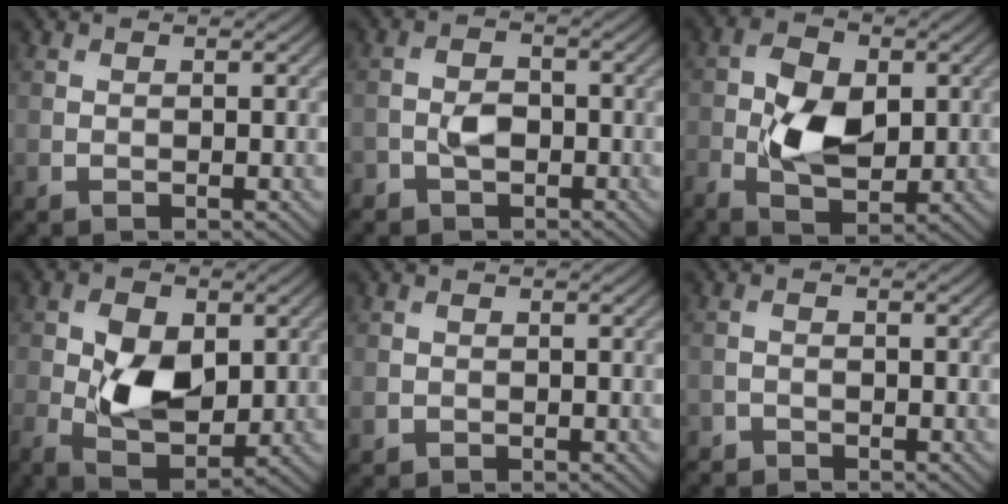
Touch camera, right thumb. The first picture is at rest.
{"total": 2.9, "force": [-1.4, 2.1, 1.6], "torque": [-0.028, 0.002, -0.031]}
{"total": 7.8, "force": [-0.6, 4.5, 6.3], "torque": [-0.125, -0.001, -0.018]}
{"total": 8.2, "force": [0.2, 5.0, 6.5], "torque": [-0.130, -0.009, 0.001]}
{"total": 0.8, "force": [-0.2, 0.8, 0.1], "torque": [-0.005, -0.007, -0.003]}
{"total": 1.3, "force": [-1.2, 0.5, 0.0], "torque": [0.003, 0.001, -0.028]}